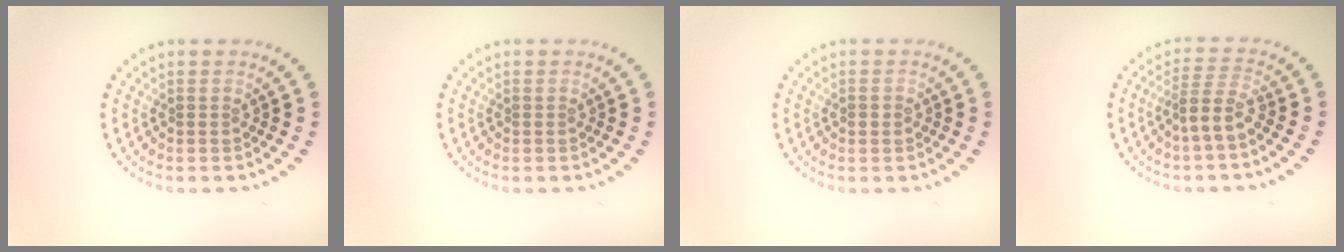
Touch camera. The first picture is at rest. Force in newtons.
{"total": 0.0}
{"total": 1.1, "press": 1.1, "slide": 0.1}
{"total": 2.7, "press": 1.9, "slide": 1.9}